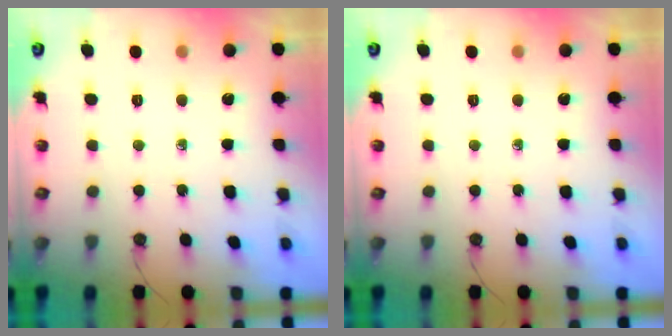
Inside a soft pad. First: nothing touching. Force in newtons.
{"total": 0.0}